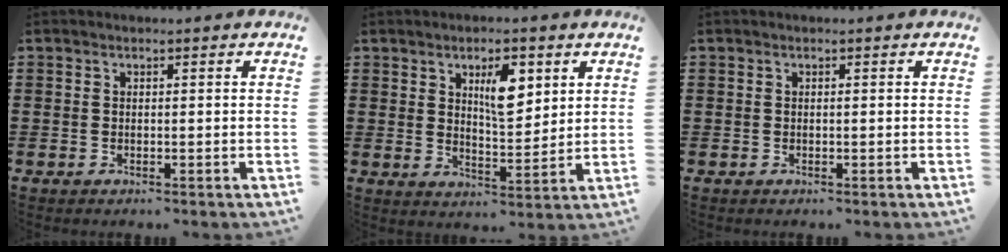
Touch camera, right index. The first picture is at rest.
{"total": 6.9, "force": [2.9, 2.9, 5.6], "torque": [-0.087, -0.005, 0.043]}
{"total": 0.0}